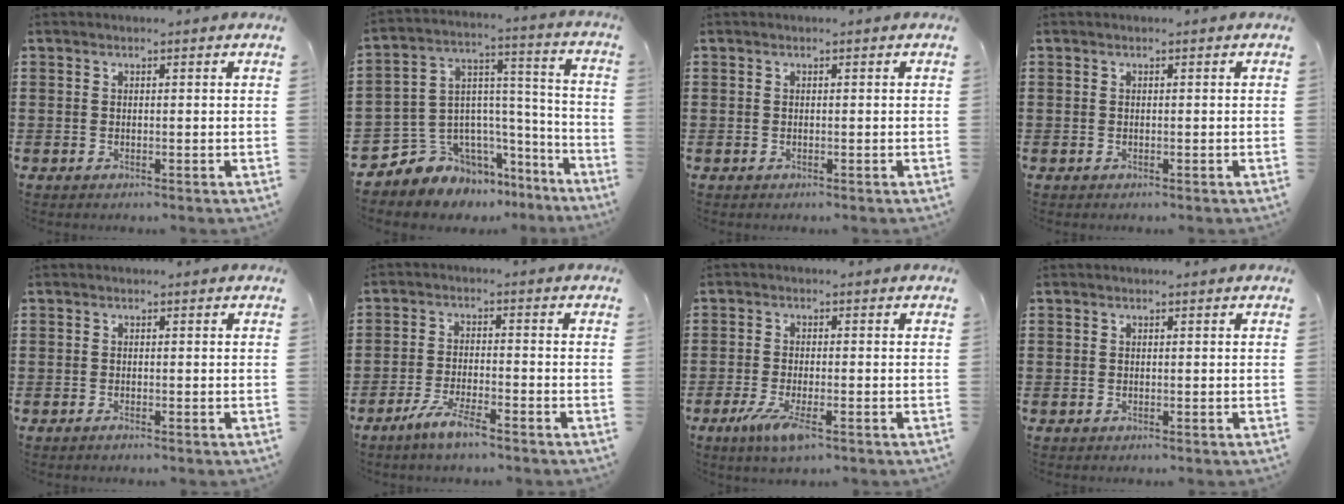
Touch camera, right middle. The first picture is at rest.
{"total": 7.4, "force": [-5.3, 5.1, -0.3], "torque": [-0.031, -0.011, -0.100]}
{"total": 0.0}
{"total": 0.0}
{"total": 0.6, "force": [-0.4, 0.1, 0.3], "torque": [-0.007, -0.004, -0.007]}
{"total": 4.8, "force": [-3.8, 0.5, 2.9], "torque": [-0.067, -0.005, -0.074]}
{"total": 4.8, "force": [-2.2, 1.0, 4.1], "torque": [-0.091, -0.014, -0.042]}
{"total": 0.0}